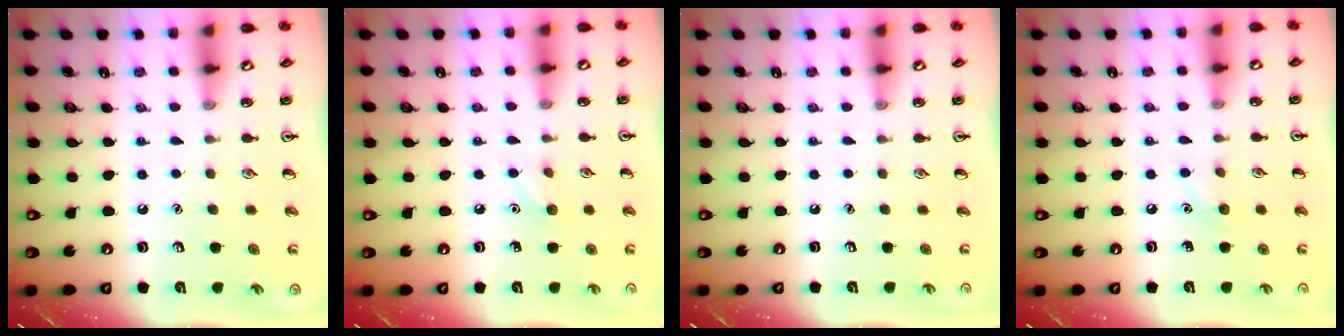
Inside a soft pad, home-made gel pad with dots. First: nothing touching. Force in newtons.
{"total": 5.5, "press": 5.2, "slide": 1.7}
{"total": 0.0}
{"total": 5.3, "press": 5.0, "slide": 1.6}